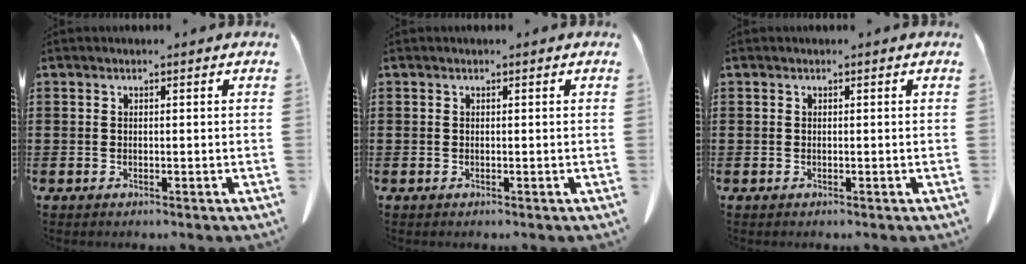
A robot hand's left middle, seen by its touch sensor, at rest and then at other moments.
{"total": 0.0}
{"total": 0.0}